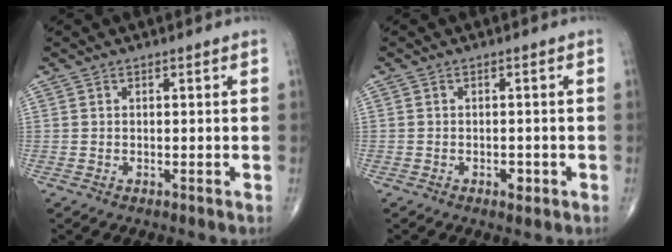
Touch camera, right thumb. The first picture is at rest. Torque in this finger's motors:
{"motor_torque": [2.84, 0.95, 1.26, -1.50, 0.09]}